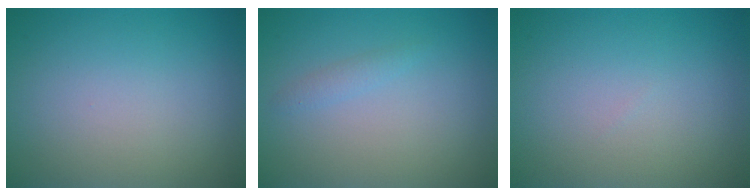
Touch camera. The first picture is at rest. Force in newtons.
{"total": 0.9, "press": 0.9, "slide": 0.0}
{"total": 0.0}